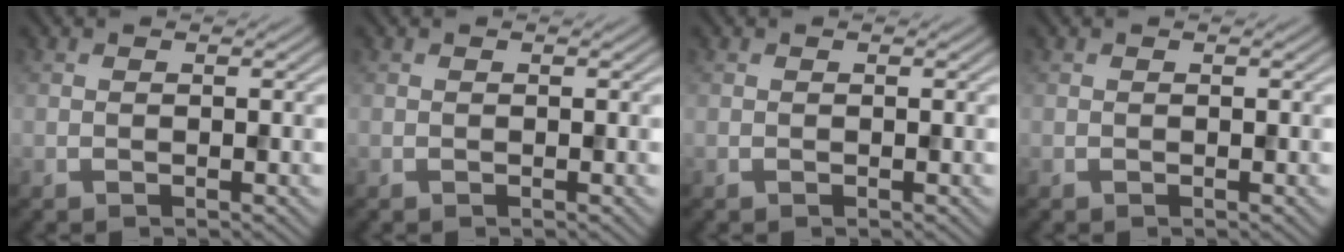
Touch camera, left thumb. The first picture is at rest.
{"total": 0.0}
{"total": 0.0}
{"total": 0.0}